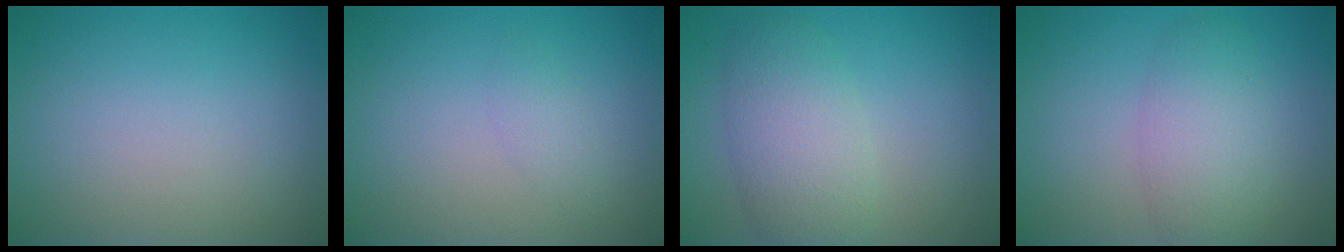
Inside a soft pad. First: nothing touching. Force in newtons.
{"total": 1.0, "press": 1.0, "slide": 0.1}
{"total": 4.9, "press": 4.9, "slide": 0.3}
{"total": 4.0, "press": 4.0, "slide": 0.2}